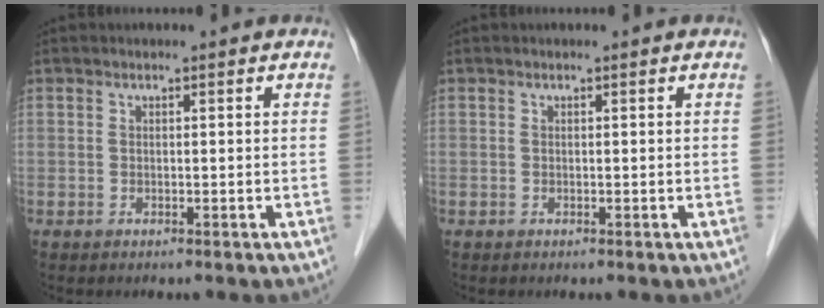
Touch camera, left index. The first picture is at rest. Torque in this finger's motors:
{"motor_torque": [0.01, 0.00, 0.00, 0.00]}